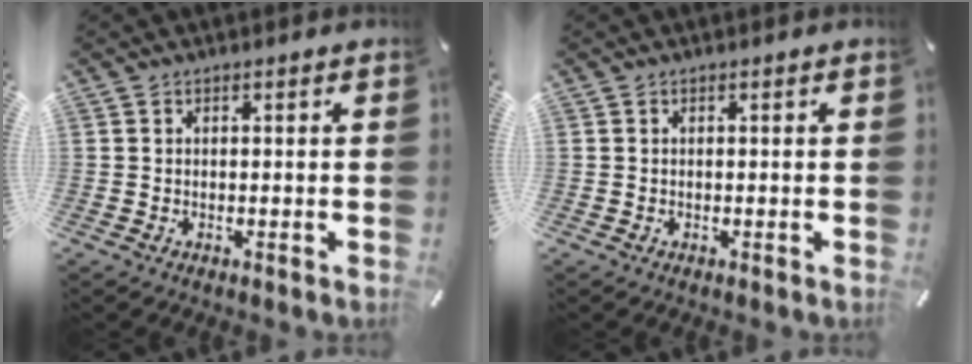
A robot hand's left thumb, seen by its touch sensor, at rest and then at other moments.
{"total": 0.0}